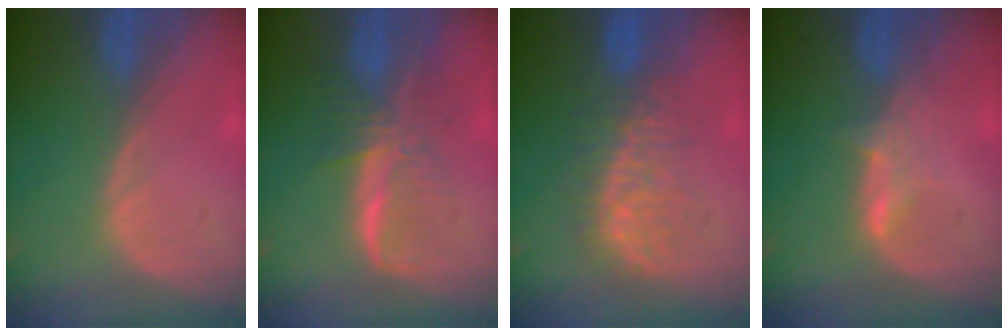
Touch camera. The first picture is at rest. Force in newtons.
{"total": 7.6, "press": 6.7, "slide": 3.6}
{"total": 8.1, "press": 8.0, "slide": 0.7}
{"total": 2.9, "press": 2.9, "slide": 0.4}